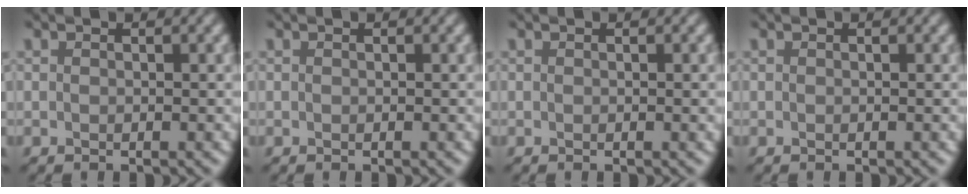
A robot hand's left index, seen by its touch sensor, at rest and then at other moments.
{"total": 0.0}
{"total": 0.6, "force": [0.0, 0.1, 0.6], "torque": [-0.007, 0.000, 0.000]}
{"total": 0.0}